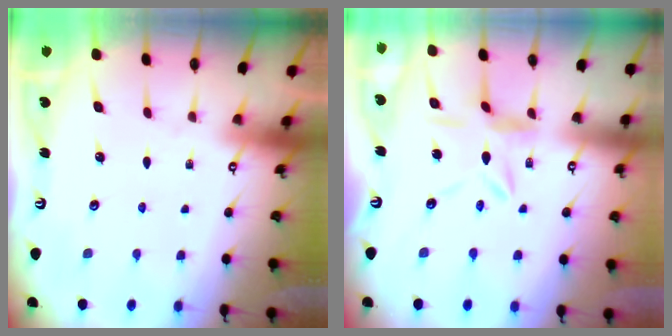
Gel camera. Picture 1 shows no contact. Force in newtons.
{"total": 7.4, "press": 7.3, "slide": 0.6}